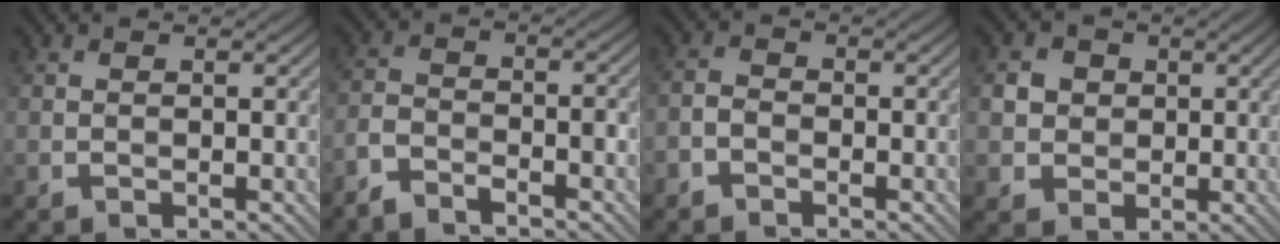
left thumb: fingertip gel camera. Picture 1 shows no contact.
{"total": 5.0, "force": [-4.0, 1.4, 2.6], "torque": [-0.055, -0.003, -0.087]}
{"total": 2.0, "force": [-1.5, 0.9, 0.8], "torque": [-0.017, 0.002, -0.037]}
{"total": 4.4, "force": [0.8, 4.1, 1.5], "torque": [-0.051, -0.002, 0.010]}